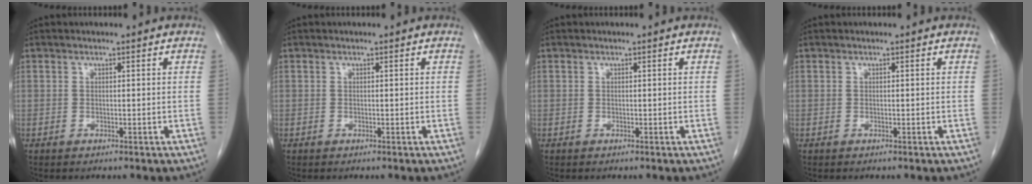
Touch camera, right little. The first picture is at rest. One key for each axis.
{"total": 0.0}
{"total": 0.0}
{"total": 0.0}